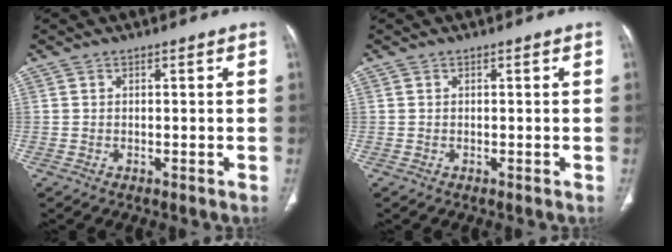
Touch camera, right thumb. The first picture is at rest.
{"total": 0.0}